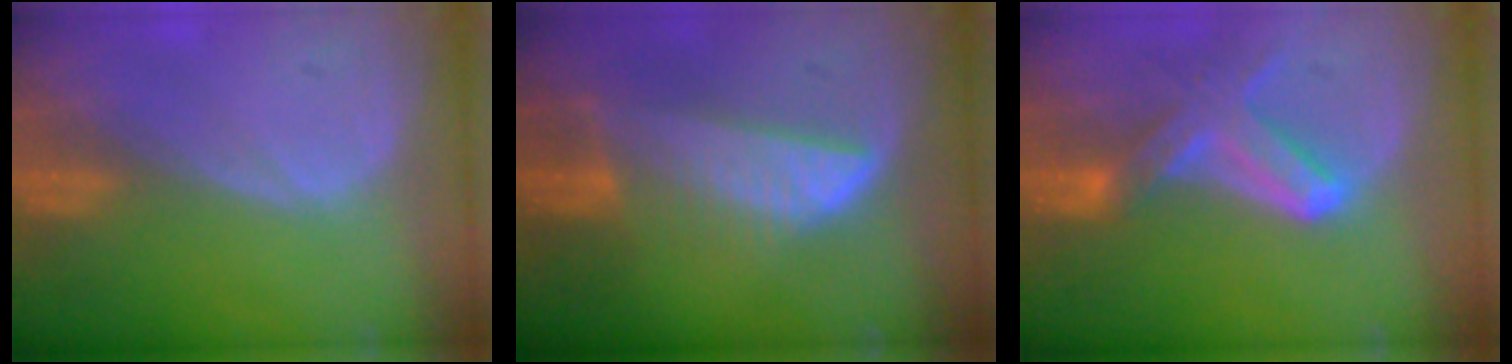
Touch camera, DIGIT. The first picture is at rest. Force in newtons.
{"total": 7.3, "press": 6.9, "slide": 2.6}
{"total": 6.7, "press": 6.6, "slide": 1.3}